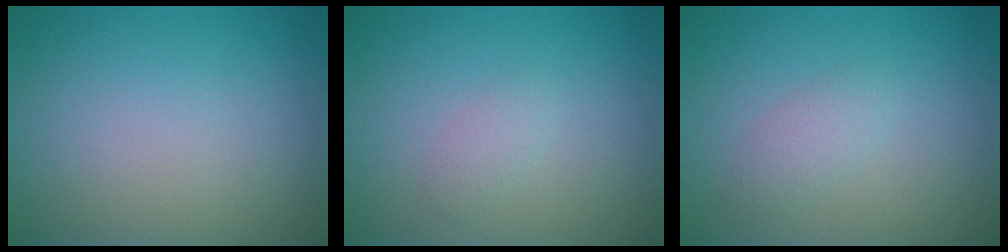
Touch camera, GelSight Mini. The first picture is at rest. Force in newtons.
{"total": 1.0, "press": 1.0, "slide": 0.1}
{"total": 1.5, "press": 1.5, "slide": 0.0}